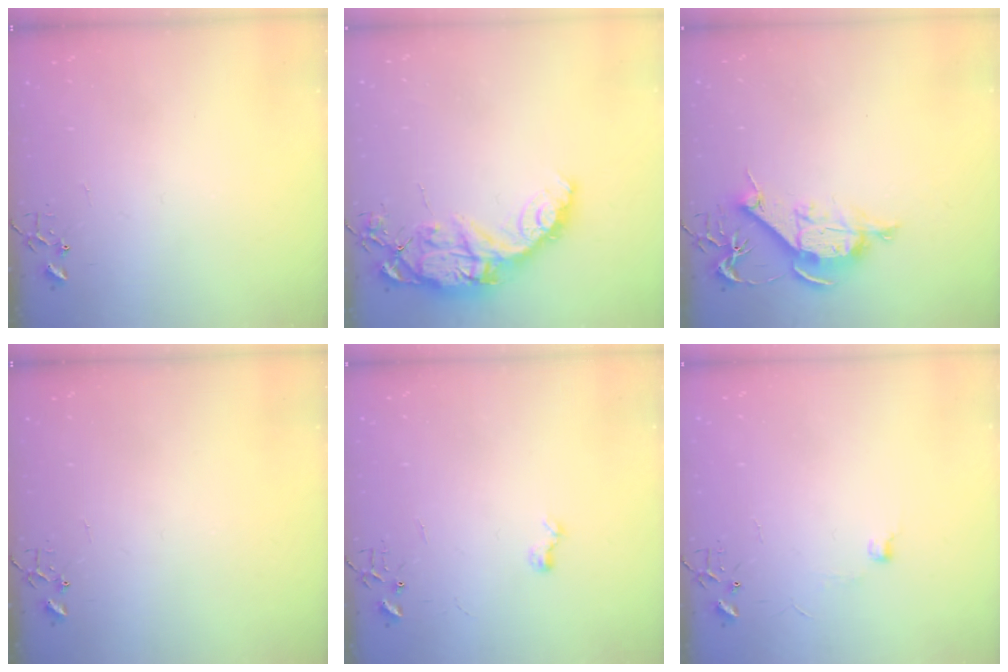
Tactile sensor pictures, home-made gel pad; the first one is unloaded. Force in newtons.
{"total": 16.6, "press": 16.5, "slide": 1.3}
{"total": 9.9, "press": 9.9, "slide": 0.6}
{"total": 0.0}
{"total": 6.0, "press": 6.0, "slide": 0.7}
{"total": 5.6, "press": 5.6, "slide": 0.7}